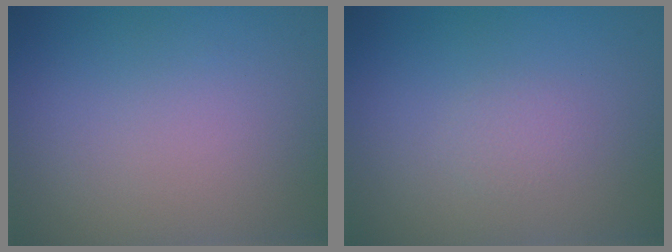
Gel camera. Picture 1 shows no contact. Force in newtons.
{"total": 0.8, "press": 0.8, "slide": 0.1}